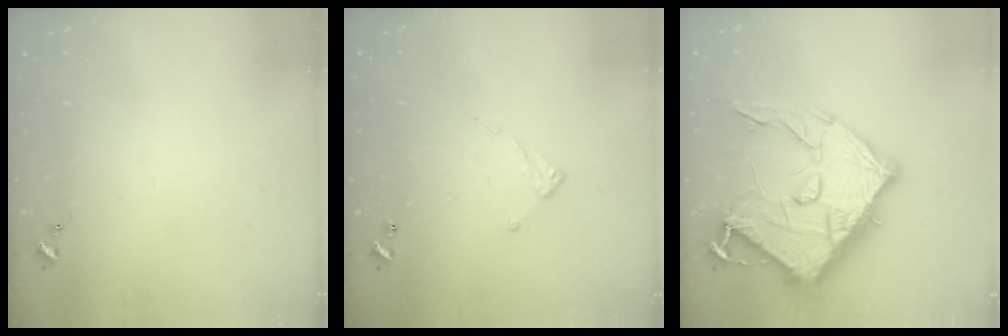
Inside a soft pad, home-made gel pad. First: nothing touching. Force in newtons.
{"total": 5.0, "press": 5.0, "slide": 0.4}
{"total": 22.3, "press": 22.2, "slide": 1.4}